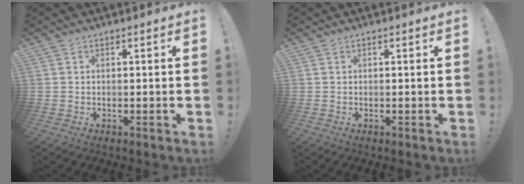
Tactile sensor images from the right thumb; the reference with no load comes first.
{"total": 0.0}